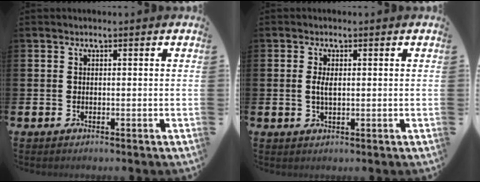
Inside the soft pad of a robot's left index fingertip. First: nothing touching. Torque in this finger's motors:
{"motor_torque": [0.15, 0.05, 0.06, 0.05]}